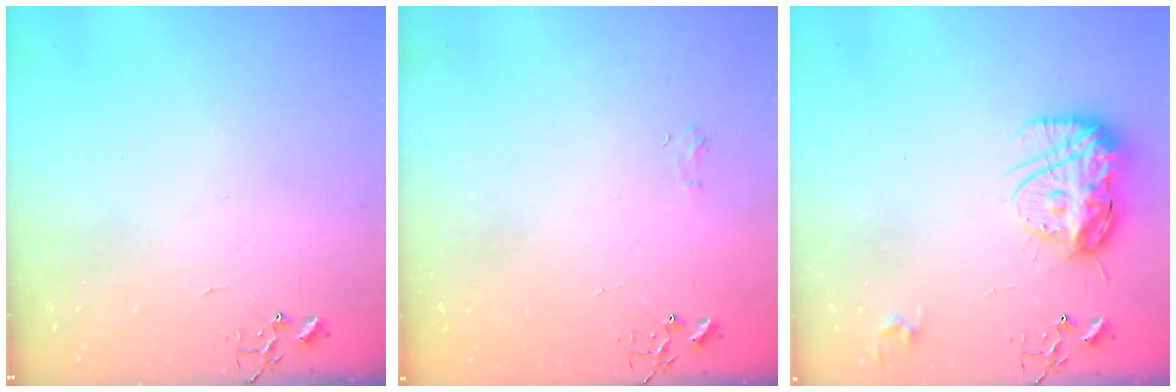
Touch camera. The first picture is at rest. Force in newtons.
{"total": 4.8, "press": 4.7, "slide": 0.6}
{"total": 14.9, "press": 14.8, "slide": 1.2}